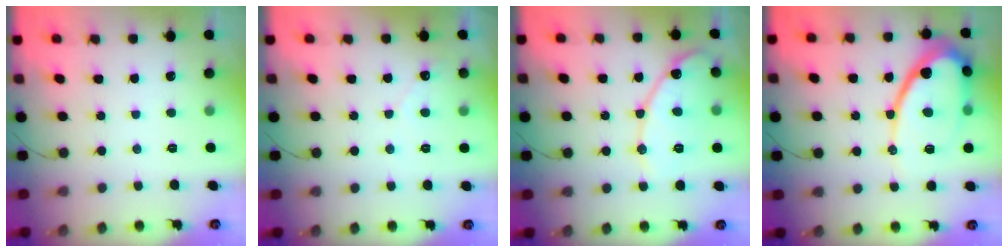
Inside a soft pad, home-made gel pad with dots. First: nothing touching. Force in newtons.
{"total": 2.3, "press": 2.3, "slide": 0.1}
{"total": 13.4, "press": 13.4, "slide": 0.9}
{"total": 14.3, "press": 14.2, "slide": 1.4}